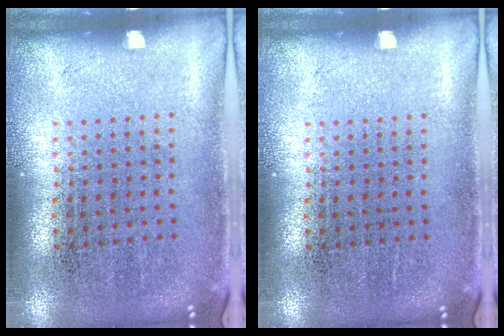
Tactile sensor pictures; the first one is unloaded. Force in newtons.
{"total": 0.0}